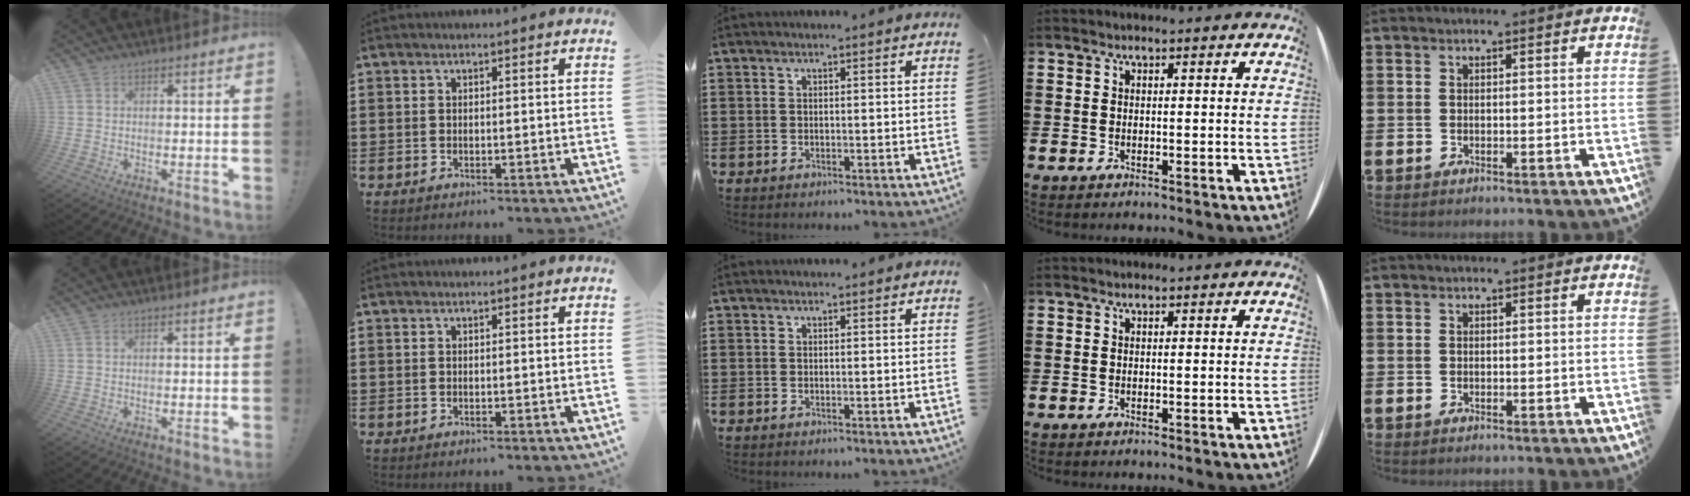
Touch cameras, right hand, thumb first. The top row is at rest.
{}